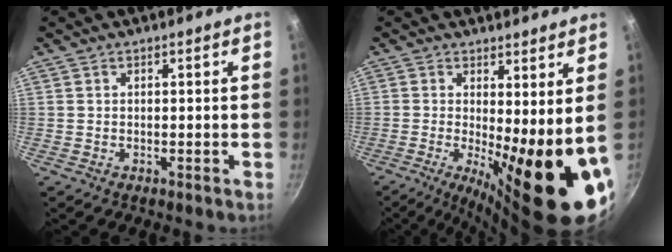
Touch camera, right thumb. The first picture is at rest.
{"total": 15.3, "force": [-1.1, 4.1, 14.8], "torque": [-0.193, -0.021, -0.009]}